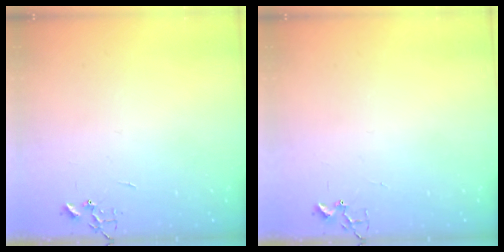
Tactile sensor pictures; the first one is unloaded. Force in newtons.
{"total": 2.4, "press": 2.4, "slide": 0.3}